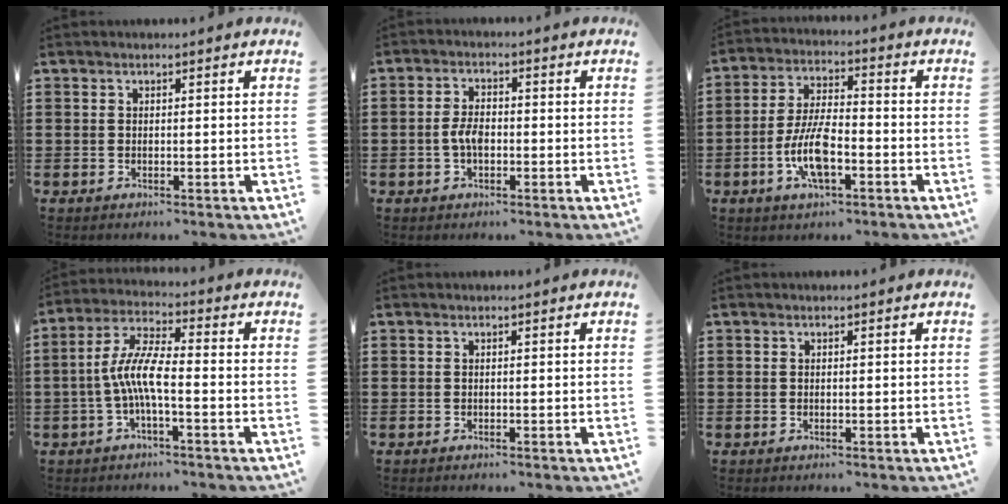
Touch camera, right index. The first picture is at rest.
{"total": 3.4, "force": [-0.7, 1.7, 2.9], "torque": [-0.071, -0.004, -0.016]}
{"total": 8.9, "force": [-3.0, 3.1, 7.8], "torque": [-0.177, -0.012, -0.060]}
{"total": 7.3, "force": [-2.1, 1.7, 6.8], "torque": [-0.154, -0.006, -0.046]}
{"total": 0.0}
{"total": 0.0}